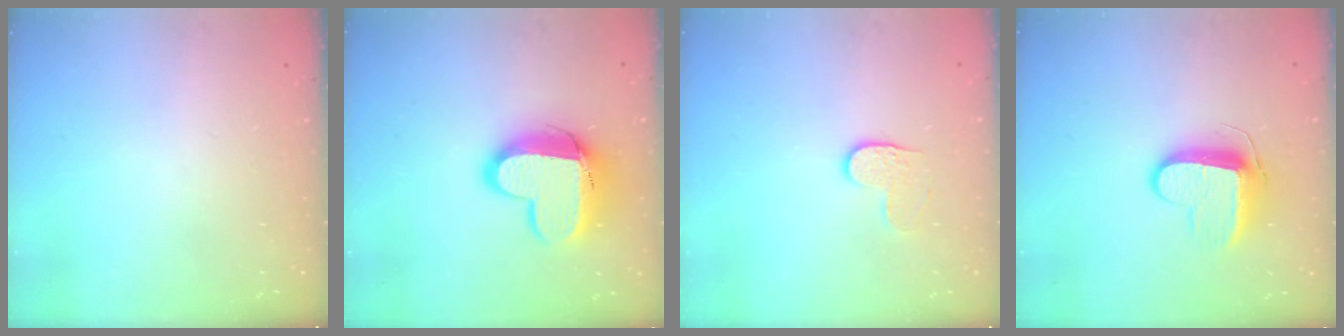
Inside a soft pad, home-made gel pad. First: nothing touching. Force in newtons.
{"total": 14.3, "press": 14.3, "slide": 1.2}
{"total": 4.0, "press": 4.0, "slide": 0.4}
{"total": 9.6, "press": 9.6, "slide": 0.6}